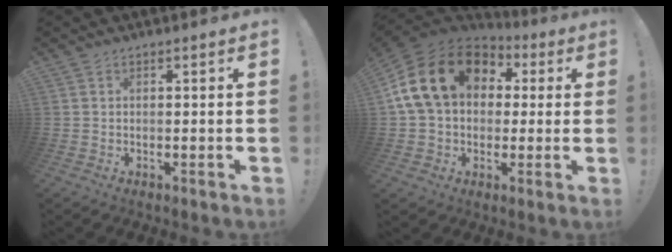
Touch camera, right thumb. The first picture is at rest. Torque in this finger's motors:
{"motor_torque": [1.43, 1.85, 1.30, -0.49, 0.28]}